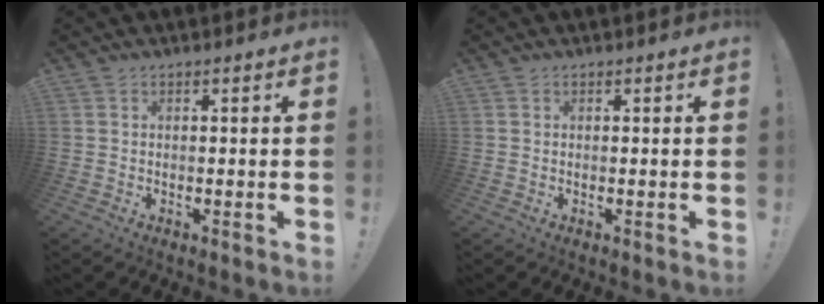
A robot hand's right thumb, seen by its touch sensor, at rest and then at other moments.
{"total": 0.0}